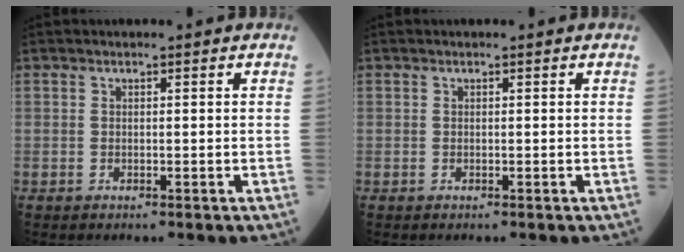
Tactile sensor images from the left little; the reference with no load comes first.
{"total": 0.0}